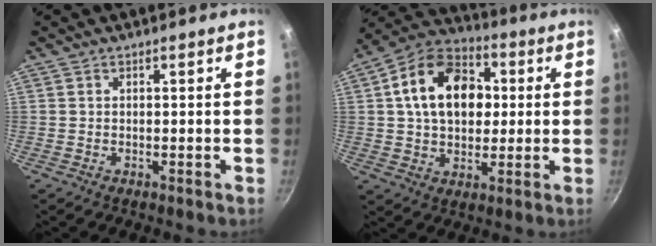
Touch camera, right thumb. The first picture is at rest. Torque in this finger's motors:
{"motor_torque": [0.02, 0.54, 0.49, -0.13, 0.16]}